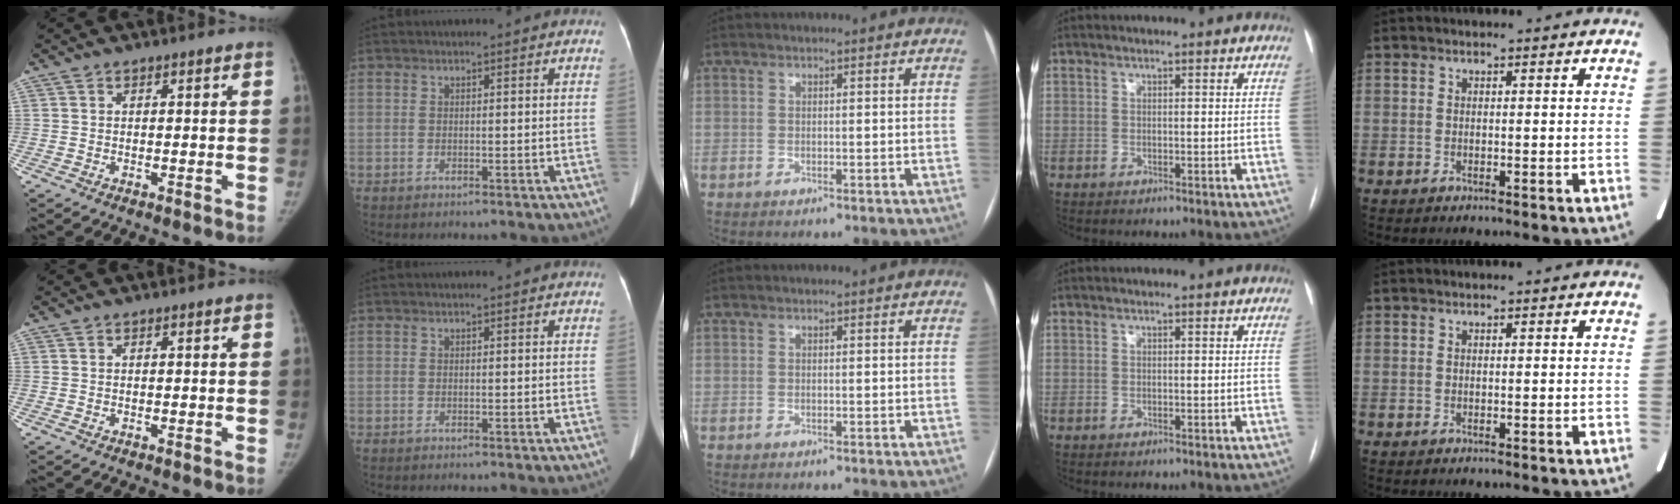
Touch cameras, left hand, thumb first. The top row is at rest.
{}